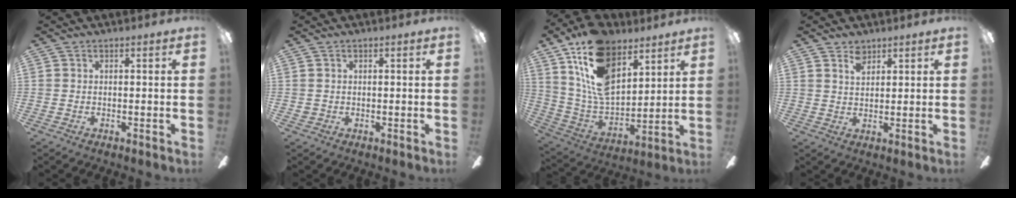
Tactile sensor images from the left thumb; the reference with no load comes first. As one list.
[{"total": 1.0, "force": [0.2, 1.0, 0.2], "torque": [-0.004, 0.005, 0.003]}, {"total": 20.4, "force": [11.2, 10.9, 13.2], "torque": [-0.275, -0.052, 0.203]}, {"total": 3.6, "force": [2.6, 2.0, 1.5], "torque": [-0.026, -0.003, 0.048]}]